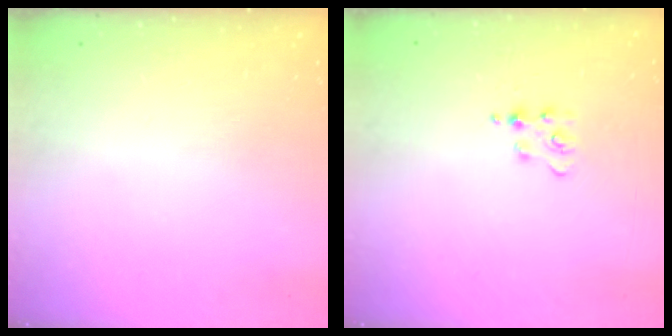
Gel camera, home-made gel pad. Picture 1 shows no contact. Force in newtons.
{"total": 3.8, "press": 3.8, "slide": 0.4}